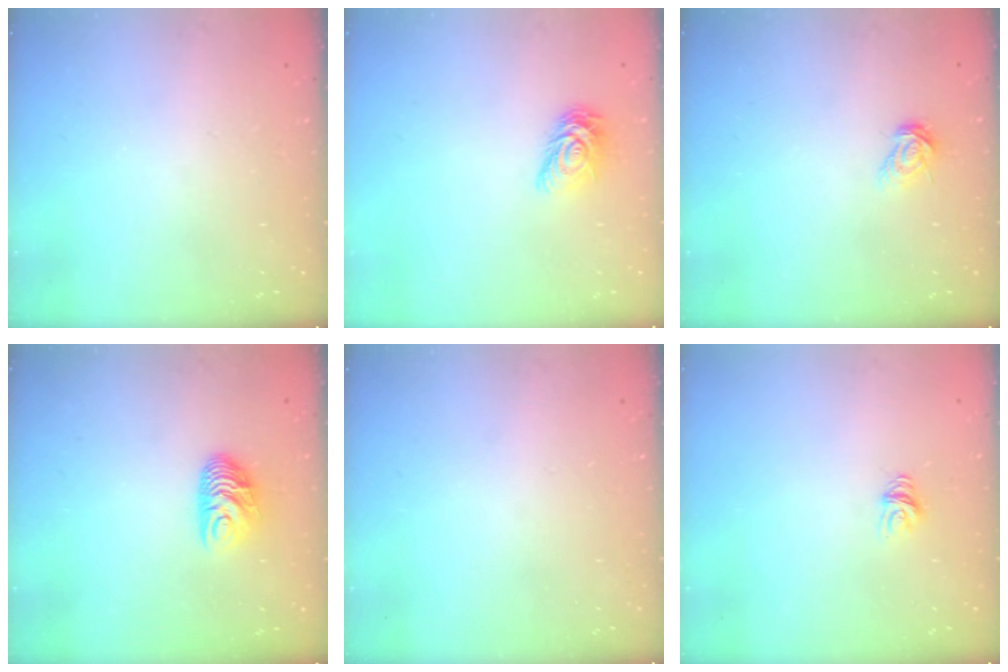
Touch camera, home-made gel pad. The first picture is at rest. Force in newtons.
{"total": 8.5, "press": 8.5, "slide": 0.2}
{"total": 6.0, "press": 6.0, "slide": 0.4}
{"total": 7.9, "press": 7.8, "slide": 1.0}
{"total": 0.0}
{"total": 4.7, "press": 4.7, "slide": 0.3}